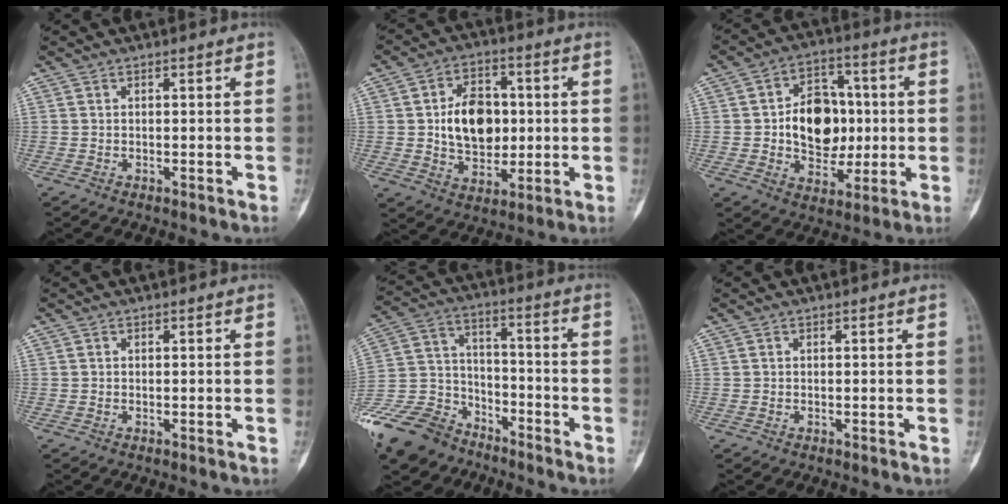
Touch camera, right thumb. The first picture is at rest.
{"total": 12.9, "force": [0.9, 9.1, 9.1], "torque": [-0.111, 0.003, 0.021]}
{"total": 14.5, "force": [0.2, 10.6, 9.9], "torque": [-0.099, 0.018, 0.009]}
{"total": 0.0}
{"total": 18.1, "force": [-13.8, 10.2, 5.7], "torque": [-0.109, 0.068, -0.253]}
{"total": 0.0}